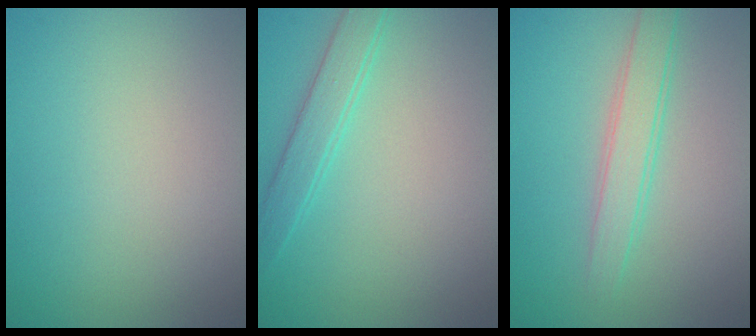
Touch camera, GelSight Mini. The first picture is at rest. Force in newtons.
{"total": 2.2, "press": 2.2, "slide": 0.1}
{"total": 2.8, "press": 2.7, "slide": 0.1}